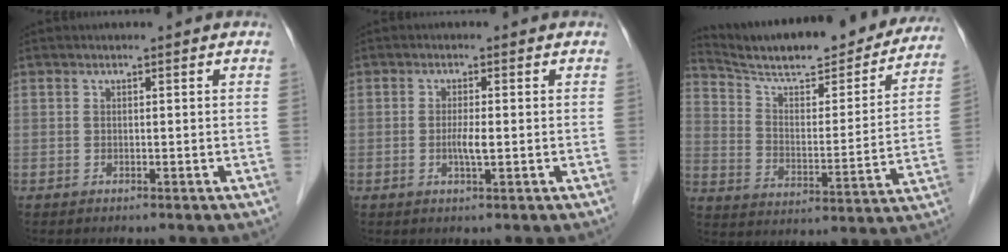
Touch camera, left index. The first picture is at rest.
{"total": 2.3, "force": [-0.3, 0.4, 2.2], "torque": [-0.040, -0.004, -0.006]}
{"total": 26.0, "force": [23.1, 5.1, 10.9], "torque": [-0.161, -0.033, 0.316]}